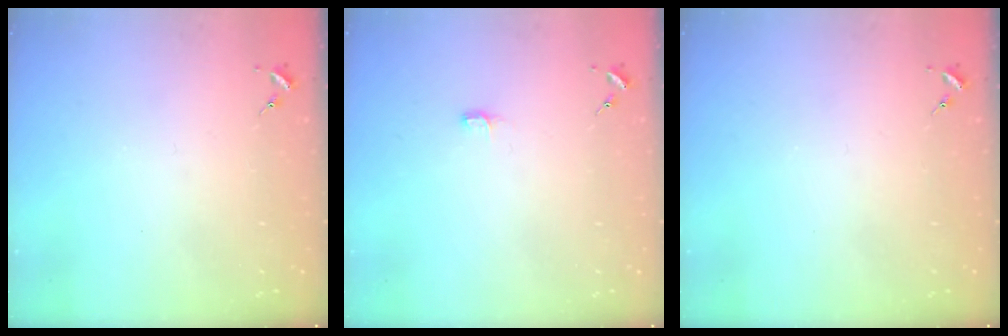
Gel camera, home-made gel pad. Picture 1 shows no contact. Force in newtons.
{"total": 3.3, "press": 3.3, "slide": 0.3}
{"total": 0.0}